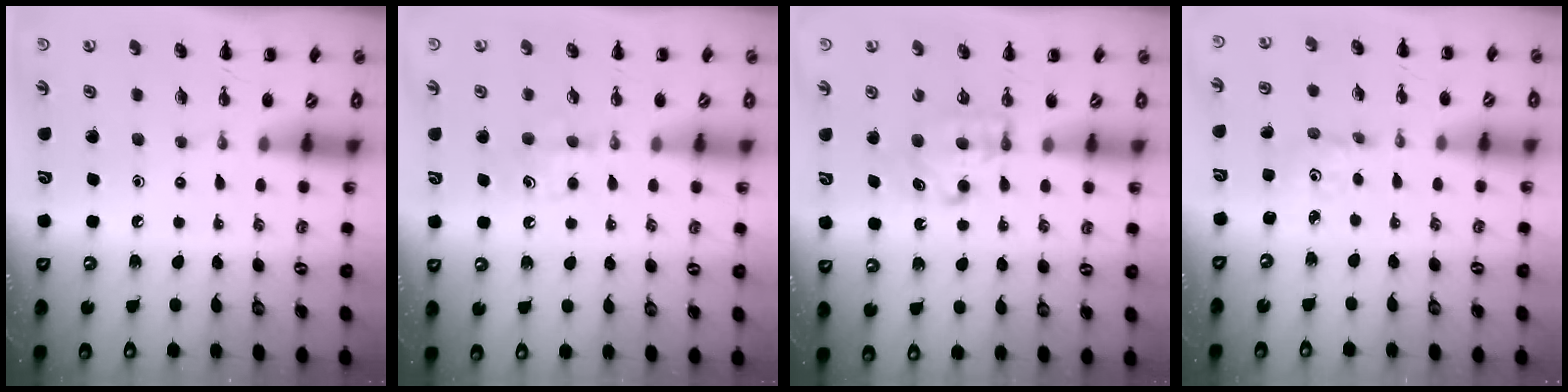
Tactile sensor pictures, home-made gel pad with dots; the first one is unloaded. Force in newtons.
{"total": 5.8, "press": 5.7, "slide": 1.5}
{"total": 6.0, "press": 6.0, "slide": 0.7}
{"total": 1.5, "press": 1.4, "slide": 0.5}